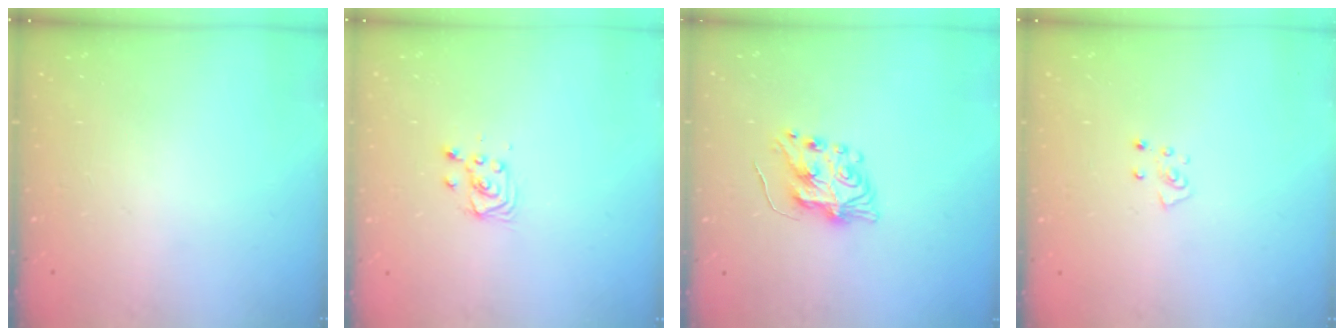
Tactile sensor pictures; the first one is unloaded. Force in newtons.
{"total": 3.8, "press": 3.7, "slide": 0.4}
{"total": 8.2, "press": 8.2, "slide": 0.7}
{"total": 4.2, "press": 4.1, "slide": 0.5}